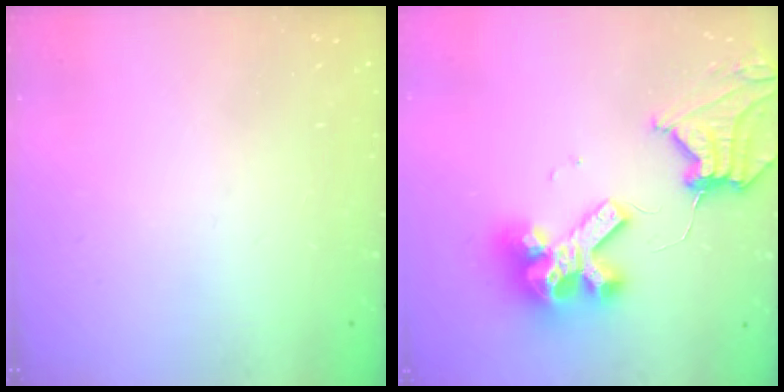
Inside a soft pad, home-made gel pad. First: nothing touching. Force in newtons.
{"total": 16.6, "press": 16.5, "slide": 1.4}